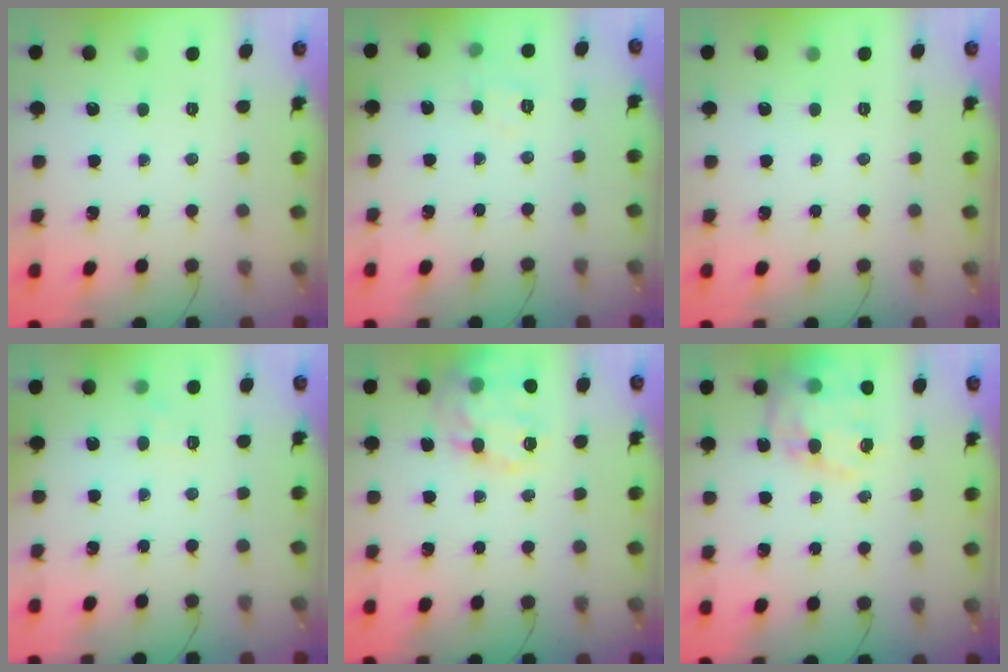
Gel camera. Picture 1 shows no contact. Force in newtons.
{"total": 4.3, "press": 4.1, "slide": 1.2}
{"total": 0.0}
{"total": 4.6, "press": 4.4, "slide": 1.3}
{"total": 18.3, "press": 18.2, "slide": 1.9}
{"total": 17.7, "press": 17.3, "slide": 3.9}